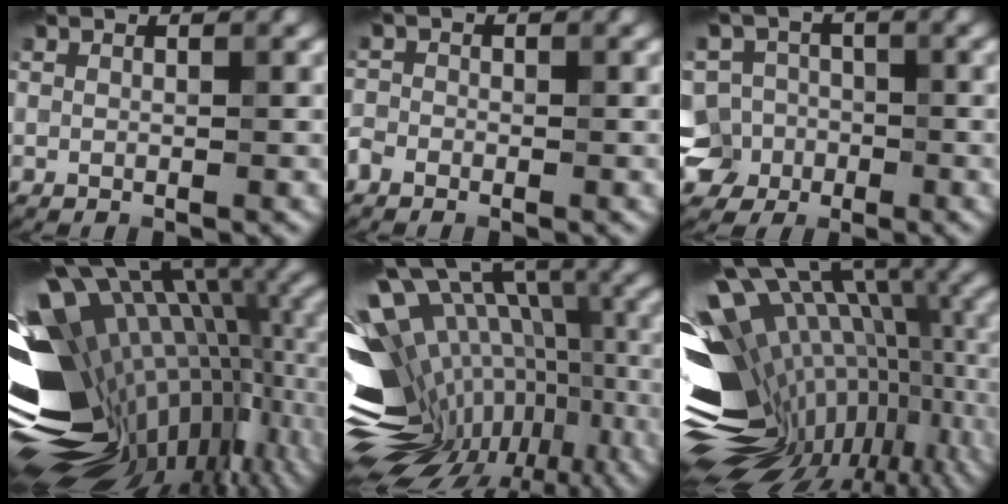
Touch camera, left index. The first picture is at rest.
{"total": 1.4, "force": [-1.1, 0.9, 0.0], "torque": [0.005, 0.002, -0.028]}
{"total": 6.5, "force": [-3.2, 5.6, 1.2], "torque": [-0.001, 0.004, -0.080]}
{"total": 18.0, "force": [-1.0, 9.6, 15.2], "torque": [-0.264, -0.026, -0.004]}
{"total": 15.3, "force": [-2.9, 9.8, 11.4], "torque": [-0.183, 0.021, -0.016]}
{"total": 17.9, "force": [-2.0, 9.9, 14.8], "torque": [-0.236, -0.017, -0.006]}